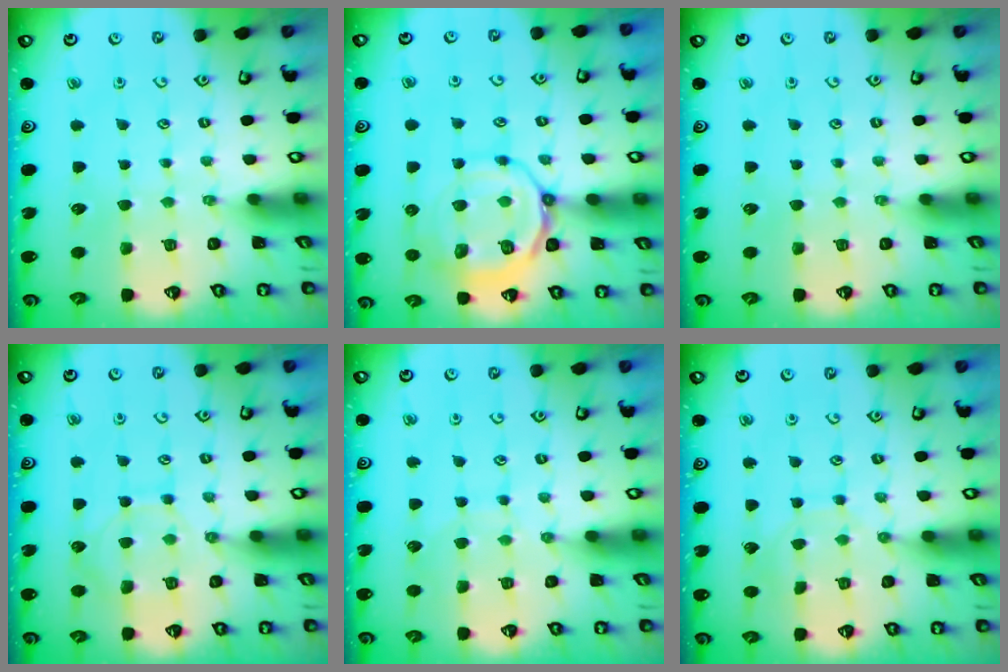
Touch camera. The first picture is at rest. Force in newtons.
{"total": 12.5, "press": 12.5, "slide": 1.2}
{"total": 0.0}
{"total": 8.2, "press": 8.2, "slide": 0.8}
{"total": 6.6, "press": 6.6, "slide": 0.5}
{"total": 5.9, "press": 5.9, "slide": 0.2}